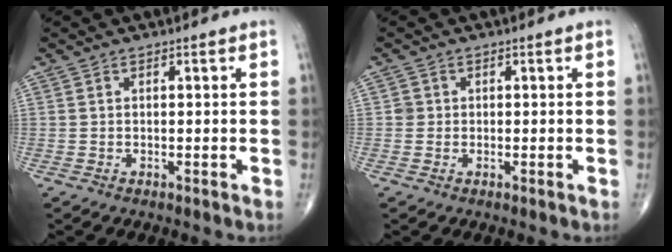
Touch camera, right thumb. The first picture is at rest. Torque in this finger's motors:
{"motor_torque": [0.10, 0.17, 0.17, 0.04, 0.01]}